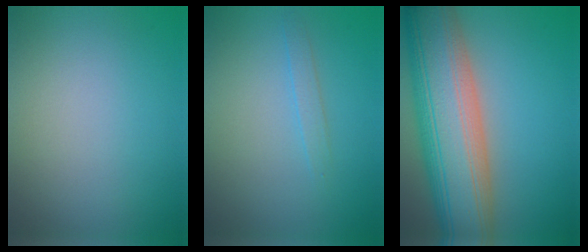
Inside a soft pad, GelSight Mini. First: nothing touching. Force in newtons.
{"total": 1.2, "press": 1.2, "slide": 0.1}
{"total": 13.7, "press": 13.7, "slide": 0.7}